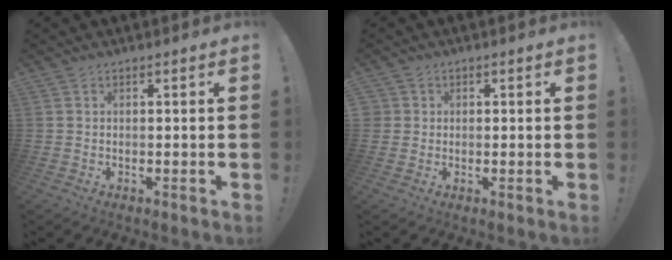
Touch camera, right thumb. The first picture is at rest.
{"total": 2.0, "force": [0.3, 2.0, 0.1], "torque": [-0.002, 0.004, 0.006]}